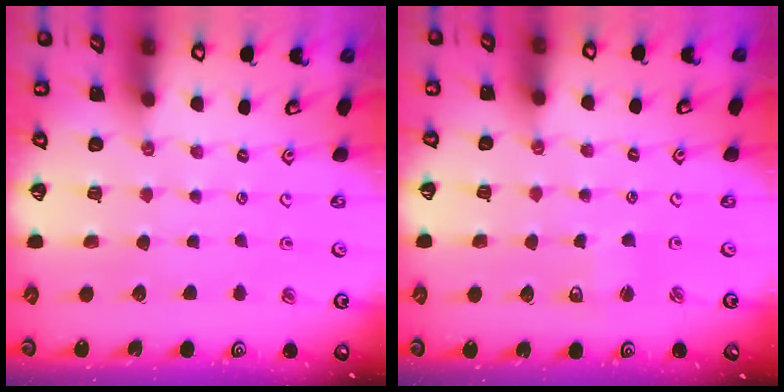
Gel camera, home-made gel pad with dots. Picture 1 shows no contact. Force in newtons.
{"total": 3.2, "press": 3.2, "slide": 0.6}